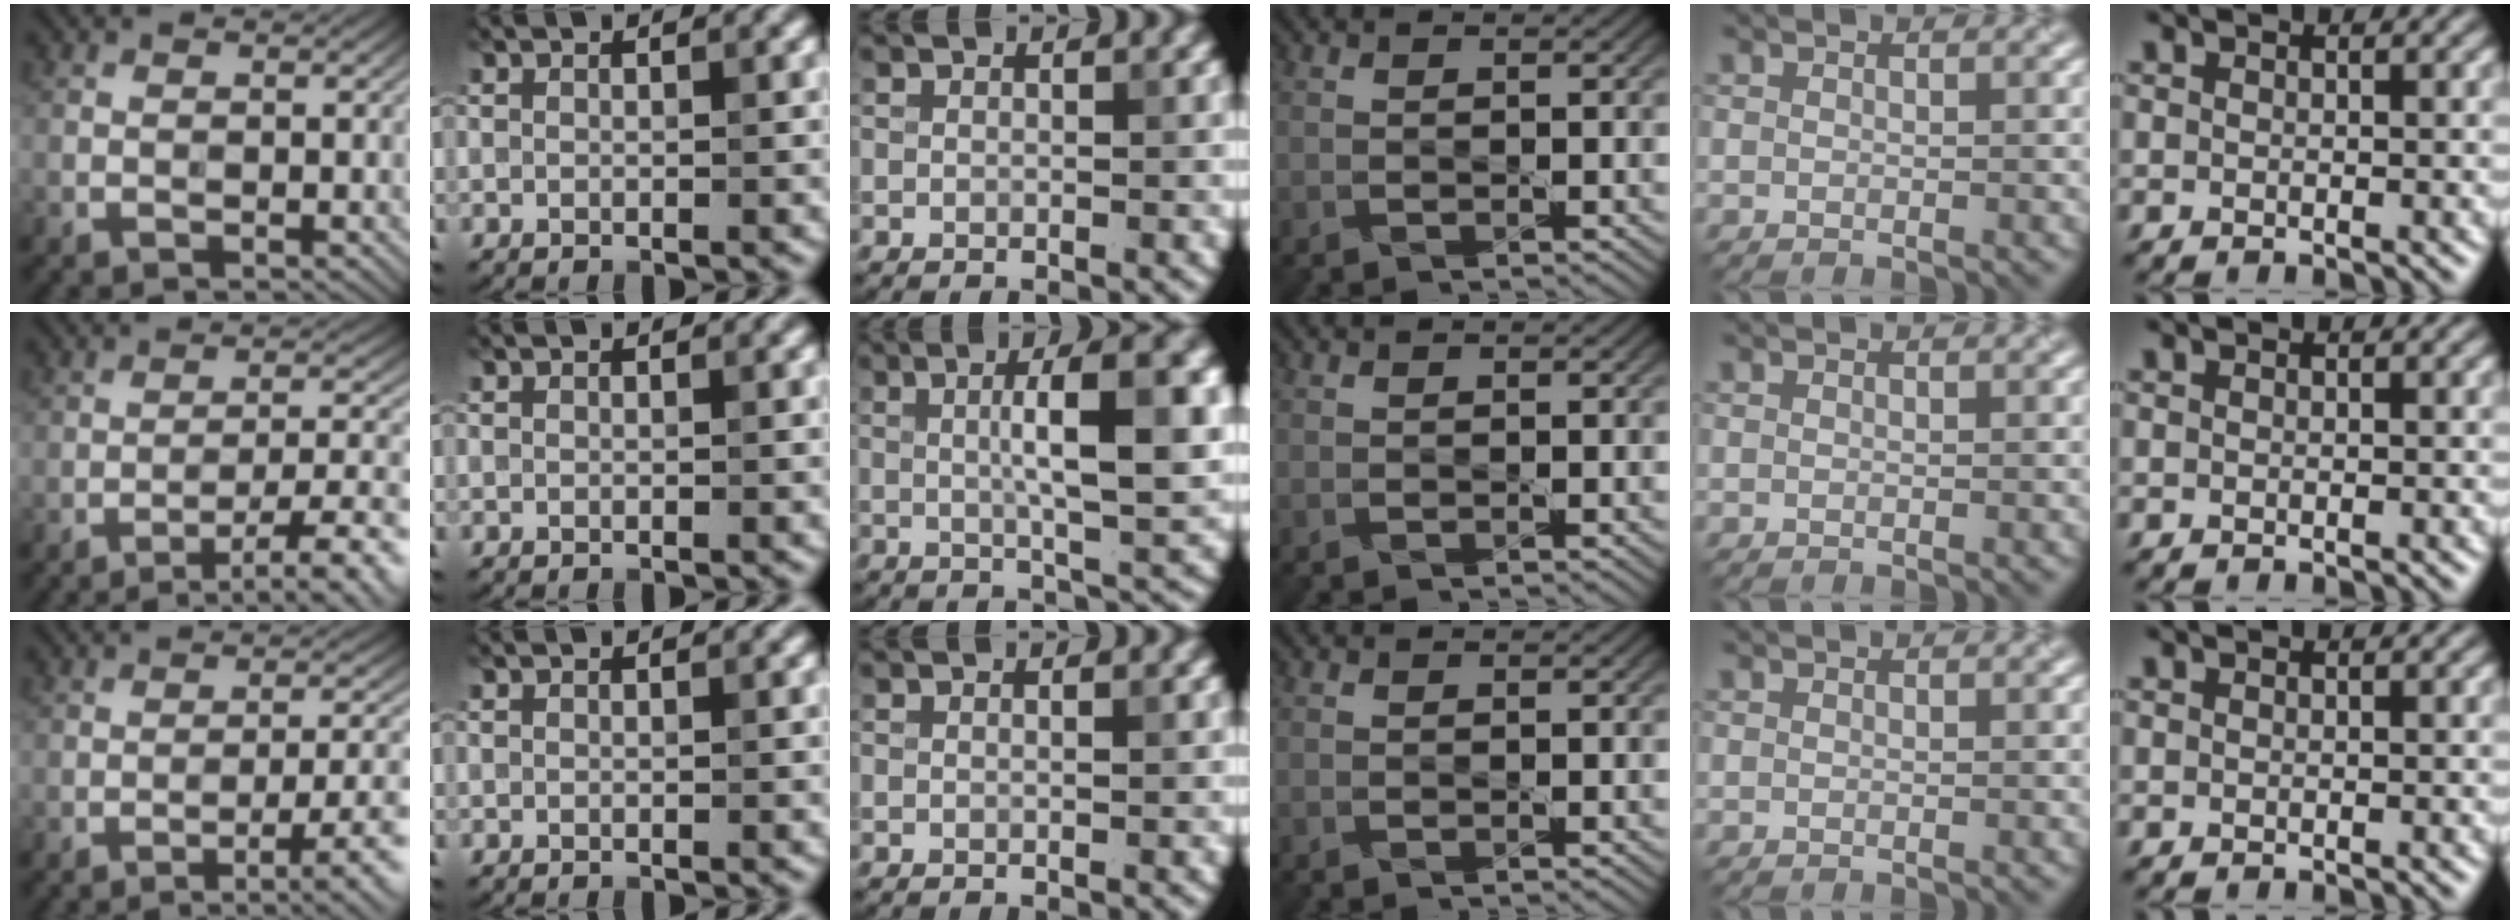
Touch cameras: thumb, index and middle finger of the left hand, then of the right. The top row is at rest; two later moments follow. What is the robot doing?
{"motion": "pour", "object": "measuring cup"}